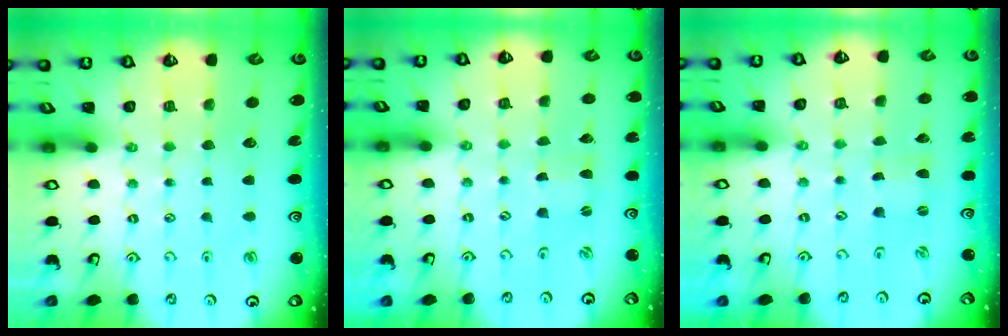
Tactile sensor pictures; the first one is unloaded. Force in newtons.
{"total": 0.7, "press": 0.7, "slide": 0.2}
{"total": 0.0}